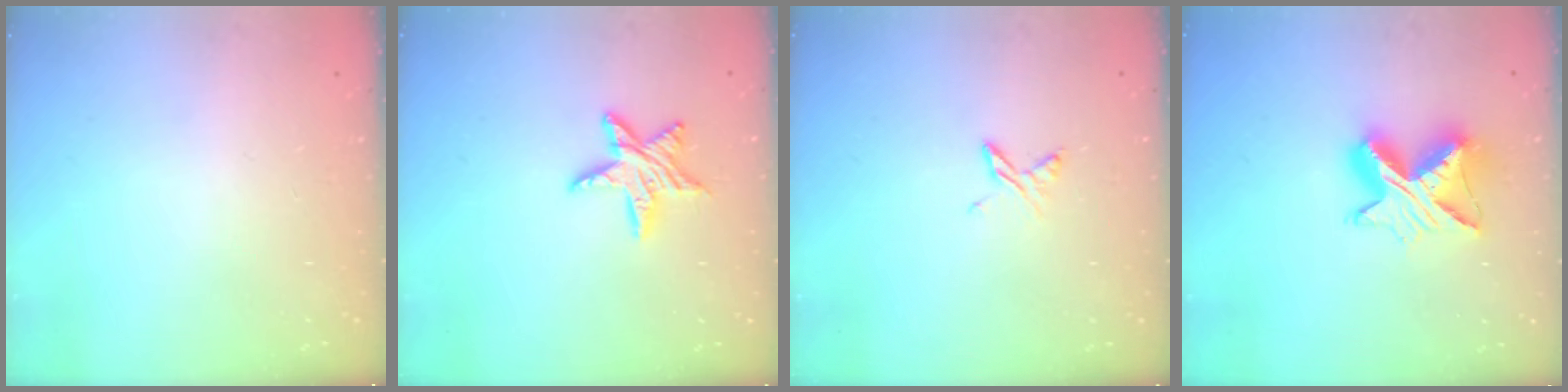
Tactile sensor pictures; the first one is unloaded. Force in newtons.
{"total": 9.8, "press": 9.8, "slide": 0.6}
{"total": 5.1, "press": 5.1, "slide": 0.6}
{"total": 10.9, "press": 10.8, "slide": 1.0}